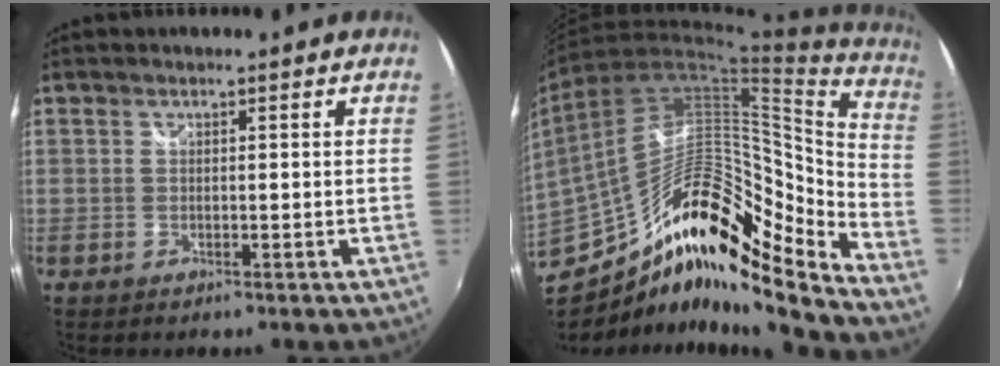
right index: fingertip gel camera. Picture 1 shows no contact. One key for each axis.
{"total": 18.1, "fx": -11.0, "fy": 6.6, "fz": 12.7, "tx": -0.231, "ty": 0.014, "tz": -0.217}